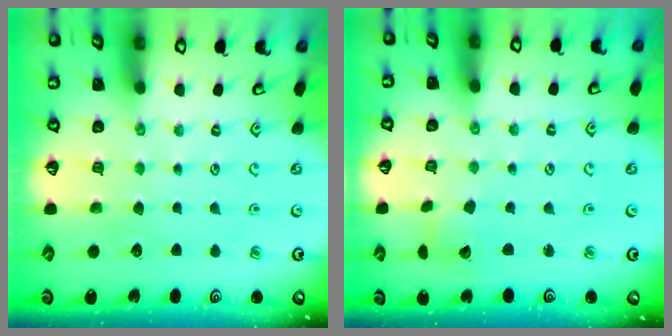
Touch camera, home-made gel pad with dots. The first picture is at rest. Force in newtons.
{"total": 4.0, "press": 3.9, "slide": 0.5}